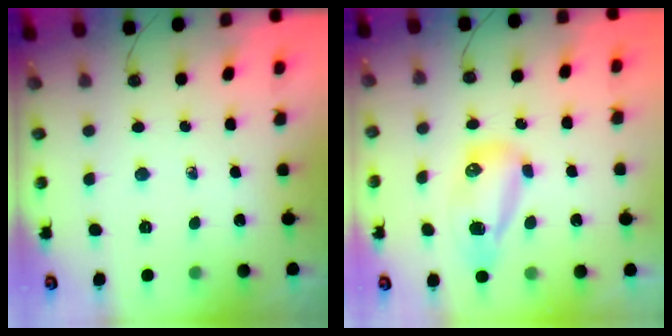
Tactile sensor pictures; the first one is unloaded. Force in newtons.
{"total": 10.7, "press": 9.8, "slide": 4.3}